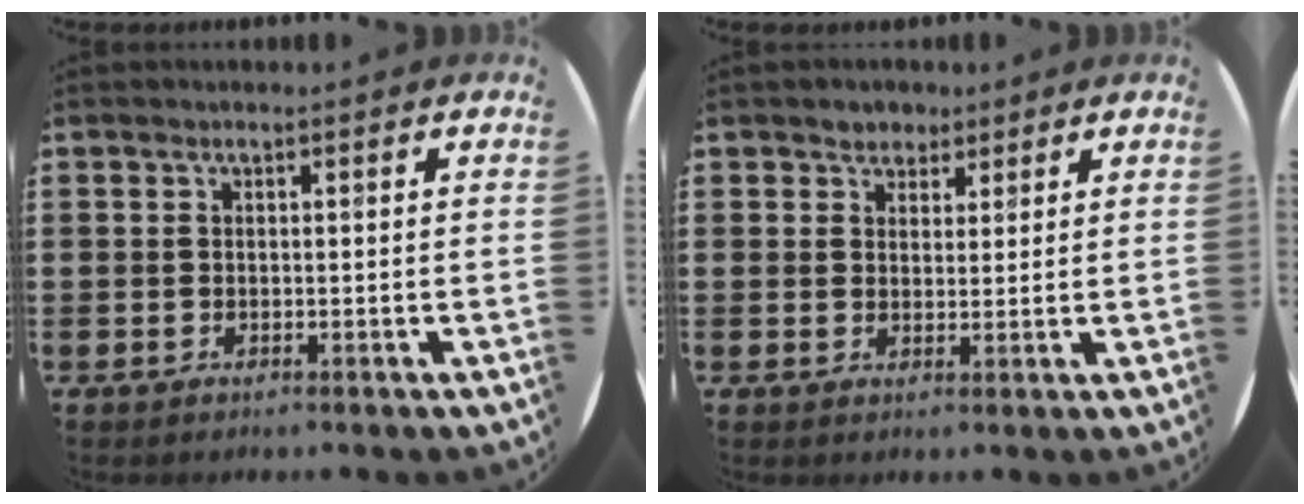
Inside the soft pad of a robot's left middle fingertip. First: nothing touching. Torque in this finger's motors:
{"motor_torque": [0.16, -0.12, 0.01, 0.00]}